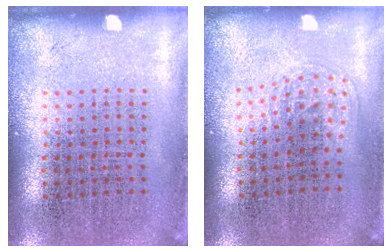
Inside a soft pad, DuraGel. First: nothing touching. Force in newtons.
{"total": 1.0, "press": 0.7, "slide": 0.7}